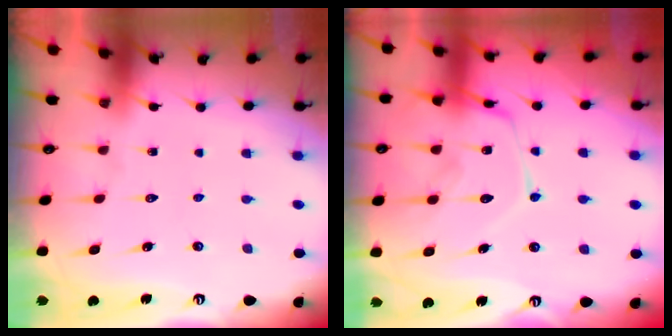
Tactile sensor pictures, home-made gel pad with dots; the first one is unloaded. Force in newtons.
{"total": 17.4, "press": 17.3, "slide": 1.3}